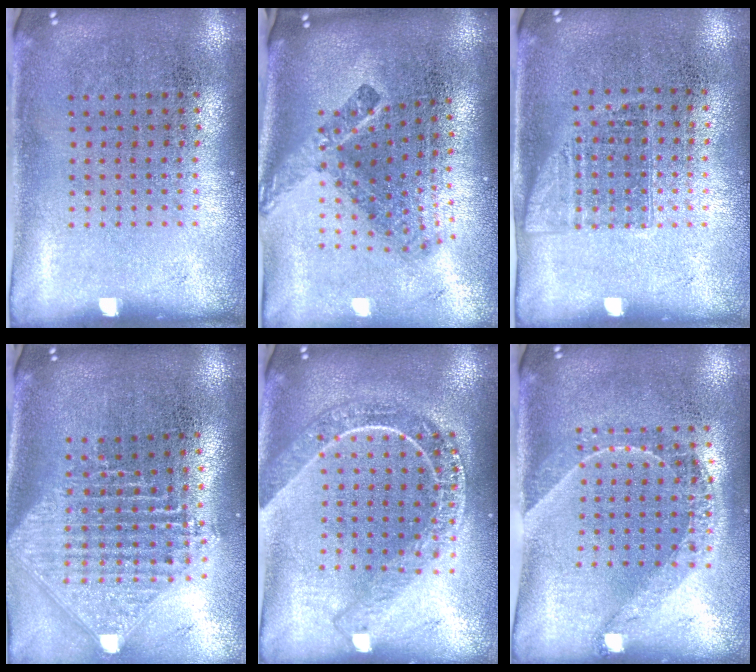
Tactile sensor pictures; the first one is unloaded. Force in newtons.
{"total": 2.5, "press": 1.6, "slide": 2.0}
{"total": 0.9, "press": 0.8, "slide": 0.5}
{"total": 2.3, "press": 1.8, "slide": 1.5}
{"total": 2.2, "press": 1.9, "slide": 1.1}
{"total": 1.6, "press": 1.3, "slide": 0.9}